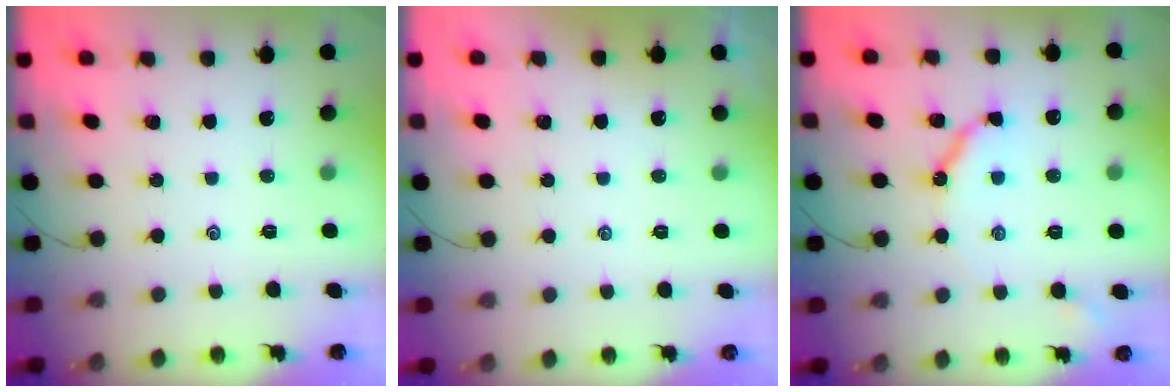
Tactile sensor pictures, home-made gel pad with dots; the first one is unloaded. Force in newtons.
{"total": 1.2, "press": 1.2, "slide": 0.3}
{"total": 9.2, "press": 9.2, "slide": 0.8}